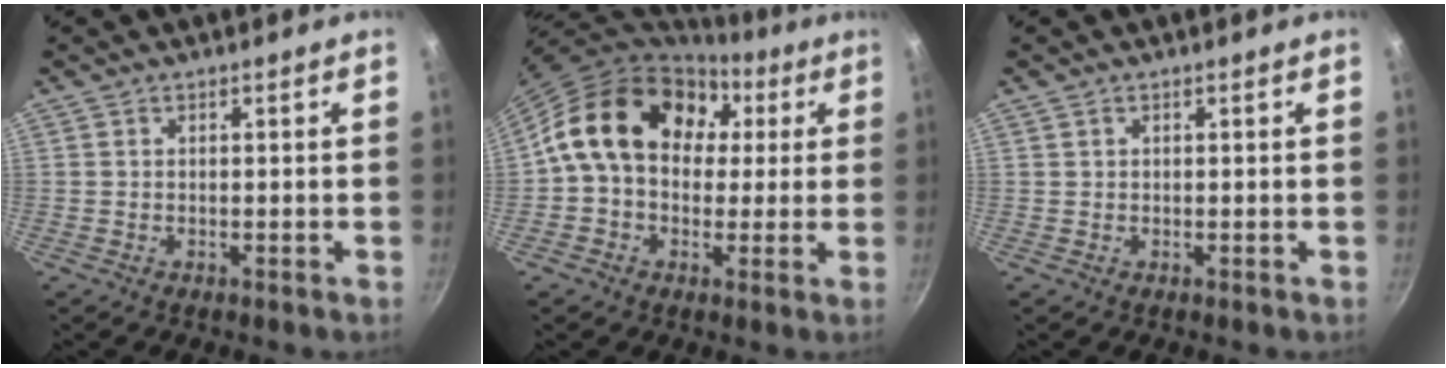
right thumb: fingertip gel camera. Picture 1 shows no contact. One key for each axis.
{"total": 17.8, "fx": 4.2, "fy": 13.3, "fz": 10.9, "tx": -0.152, "ty": 0.031, "tz": 0.058}
{"total": 0.0}